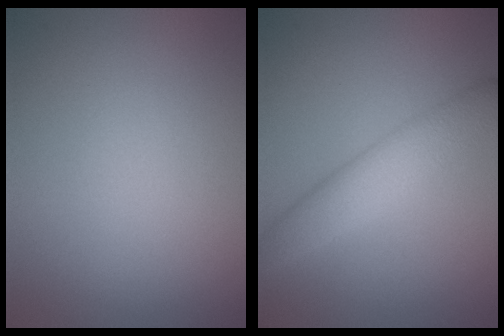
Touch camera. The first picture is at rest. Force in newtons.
{"total": 4.2, "press": 4.2, "slide": 0.3}